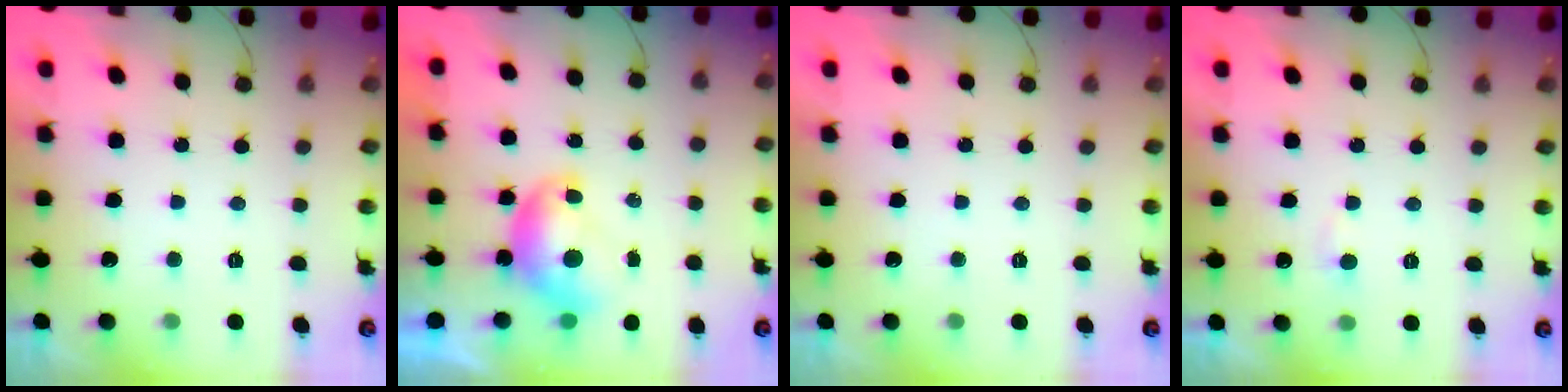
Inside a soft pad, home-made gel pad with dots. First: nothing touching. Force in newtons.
{"total": 7.4, "press": 7.4, "slide": 0.1}
{"total": 0.0}
{"total": 3.6, "press": 3.6, "slide": 0.4}